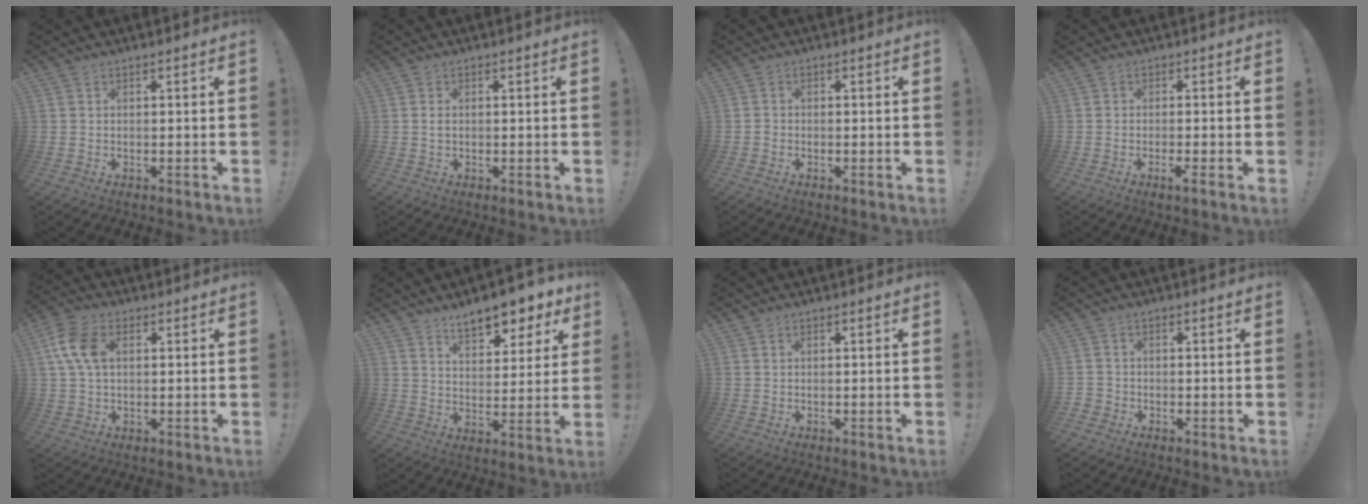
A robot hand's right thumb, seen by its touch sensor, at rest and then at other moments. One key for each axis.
{"total": 0.7, "fx": 0.1, "fy": 0.5, "fz": 0.5, "tx": -0.007, "ty": 0.002, "tz": 0.000}
{"total": 1.0, "fx": -0.7, "fy": 0.7, "fz": 0.2, "tx": -0.003, "ty": 0.004, "tz": -0.013}
{"total": 3.1, "fx": -1.3, "fy": -0.5, "fz": 2.8, "tx": -0.045, "ty": -0.007, "tz": -0.020}
{"total": 9.5, "fx": 2.1, "fy": 6.1, "fz": 7.0, "tx": -0.144, "ty": 0.010, "tz": 0.041}
{"total": 11.1, "fx": 8.0, "fy": 4.7, "fz": 6.1, "tx": -0.079, "ty": -0.055, "tz": 0.140}
{"total": 0.0}
{"total": 1.9, "fx": -1.3, "fy": 1.2, "fz": 0.6, "tx": -0.008, "ty": 0.006, "tz": -0.024}